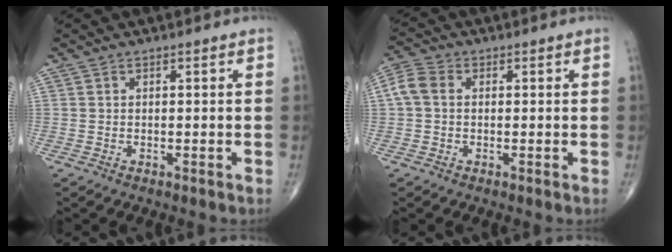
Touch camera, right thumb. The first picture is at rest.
{"total": 4.7, "force": [0.5, 3.6, 3.1], "torque": [-0.072, 0.018, 0.003]}